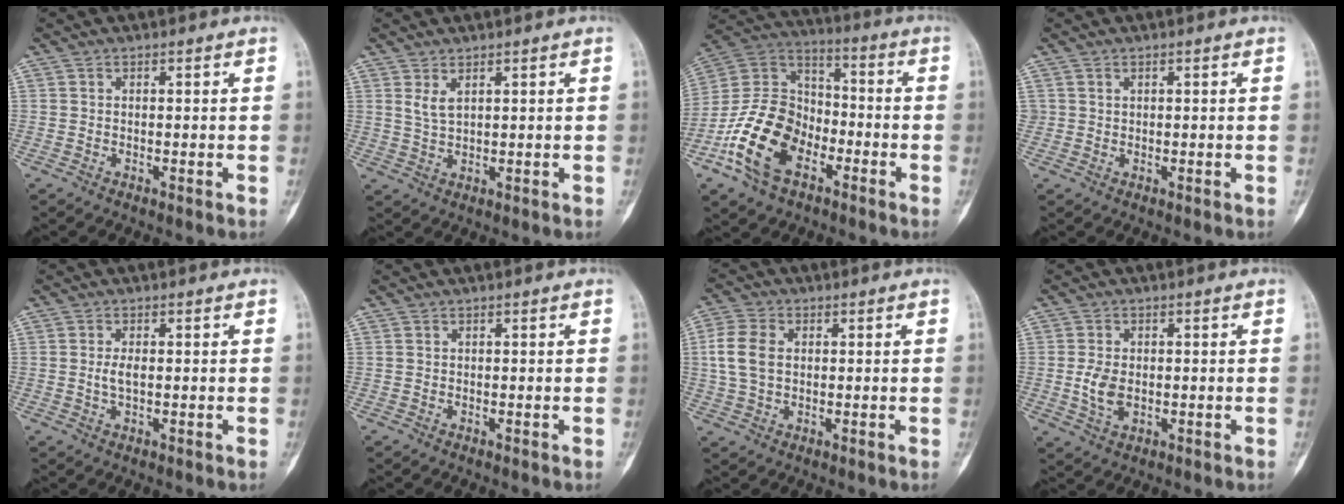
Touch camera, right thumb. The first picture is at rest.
{"total": 2.8, "force": [1.5, 1.0, 2.2], "torque": [-0.045, -0.009, 0.038]}
{"total": 17.7, "force": [-7.8, 11.6, 11.0], "torque": [-0.191, 0.062, -0.151]}
{"total": 0.7, "force": [0.4, 0.5, 0.1], "torque": [0.008, -0.001, 0.005]}
{"total": 2.2, "force": [0.0, 0.9, 2.0], "torque": [-0.042, 0.000, 0.000]}
{"total": 0.0}
{"total": 7.4, "force": [0.9, 5.0, 5.3], "torque": [-0.118, 0.009, 0.018]}
{"total": 4.9, "force": [-0.3, 3.2, 3.7], "torque": [-0.073, -0.003, 0.000]}